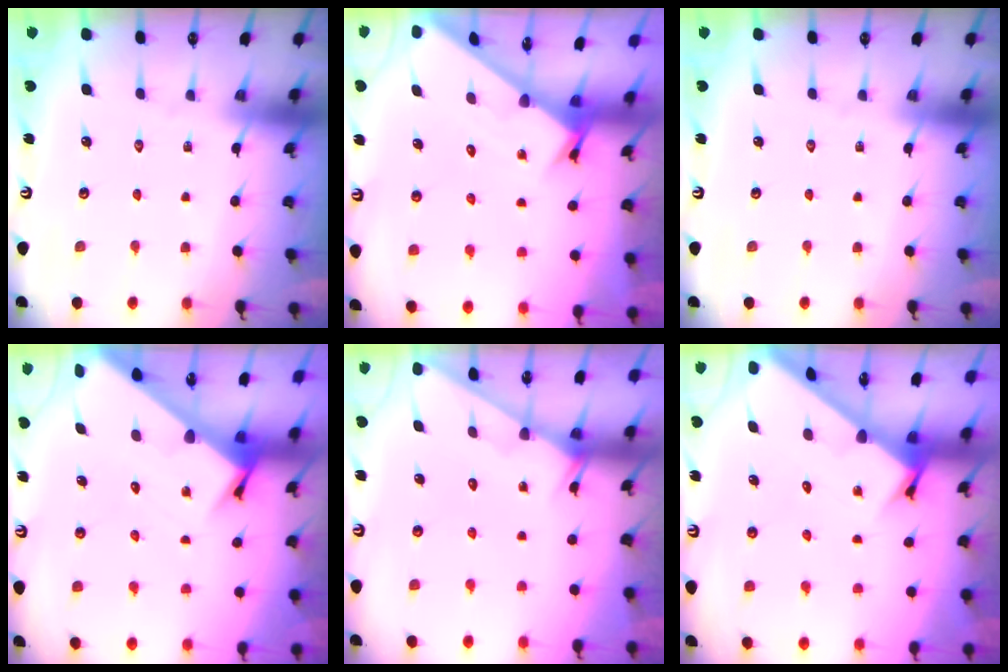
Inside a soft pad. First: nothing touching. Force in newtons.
{"total": 1.7, "press": 1.7, "slide": 0.1}
{"total": 0.0}
{"total": 3.5, "press": 3.5, "slide": 0.2}
{"total": 2.7, "press": 2.7, "slide": 0.2}
{"total": 2.8, "press": 2.8, "slide": 0.3}